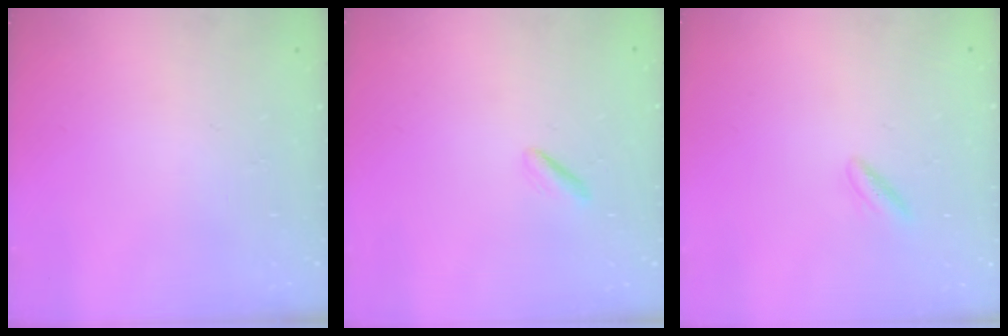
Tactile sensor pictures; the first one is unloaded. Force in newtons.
{"total": 1.7, "press": 1.6, "slide": 0.6}
{"total": 3.2, "press": 3.2, "slide": 0.6}